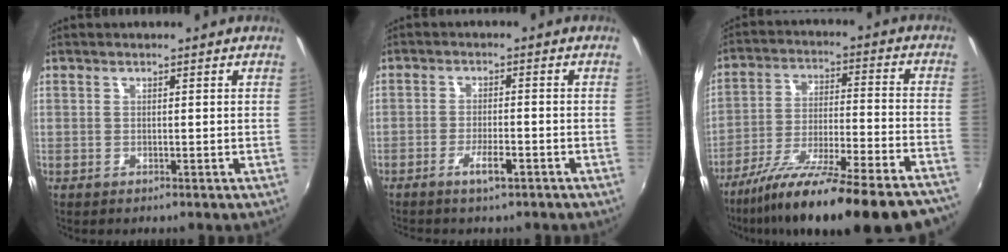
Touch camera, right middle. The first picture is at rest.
{"total": 3.7, "force": [-2.6, 0.7, 2.5], "torque": [-0.059, -0.001, -0.046]}
{"total": 28.5, "force": [-24.2, 2.3, 14.9], "torque": [-0.247, -0.077, -0.355]}